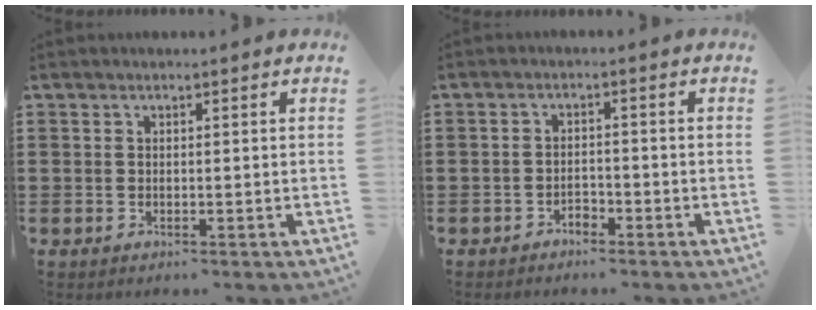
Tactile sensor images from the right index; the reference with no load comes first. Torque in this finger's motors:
{"motor_torque": [0.21, 0.20, 0.00, -0.02]}